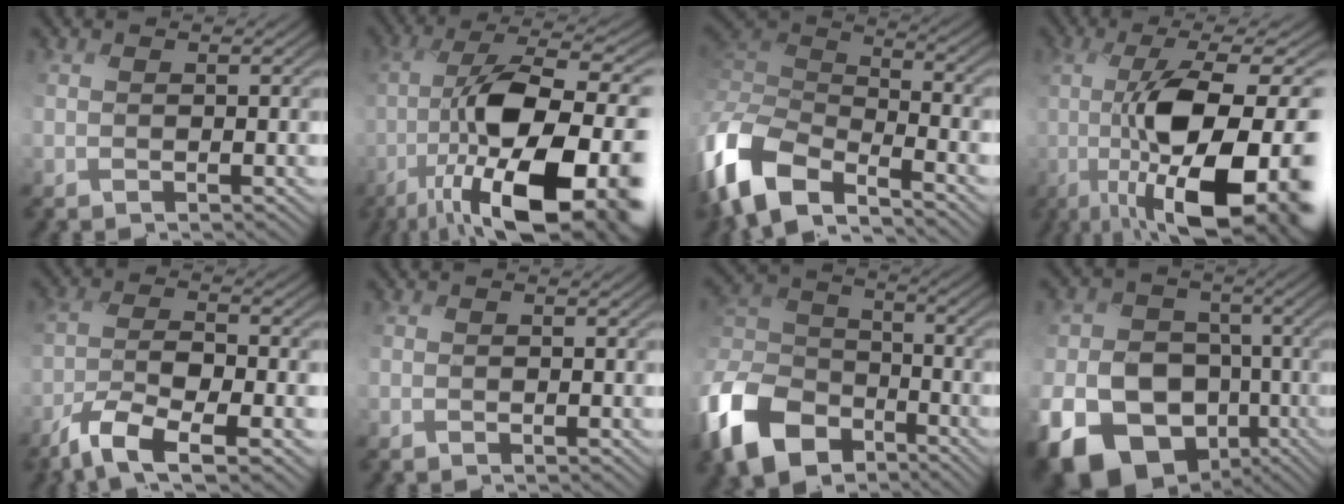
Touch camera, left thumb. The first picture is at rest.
{"total": 19.2, "force": [-6.8, 7.0, 16.6], "torque": [-0.282, -0.008, -0.115]}
{"total": 12.4, "force": [-7.3, 5.6, 8.4], "torque": [-0.201, -0.008, -0.157]}
{"total": 18.8, "force": [-4.2, 6.3, 17.2], "torque": [-0.287, -0.015, -0.061]}
{"total": 9.2, "force": [-5.5, 2.9, 6.8], "torque": [-0.137, -0.012, -0.104]}
{"total": 0.8, "force": [-0.6, 0.5, 0.3], "torque": [-0.008, -0.003, -0.010]}
{"total": 14.3, "force": [-8.3, 9.0, 7.5], "torque": [-0.208, -0.023, -0.179]}
{"total": 19.6, "force": [-8.1, 16.0, 8.0], "torque": [-0.192, -0.066, -0.156]}